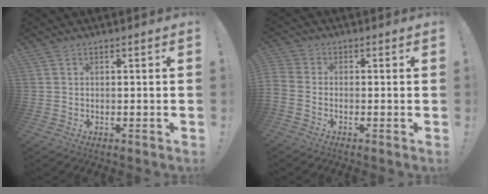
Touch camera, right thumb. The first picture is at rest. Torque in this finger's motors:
{"motor_torque": [2.09, 1.33, 0.80, -0.98, 0.33]}